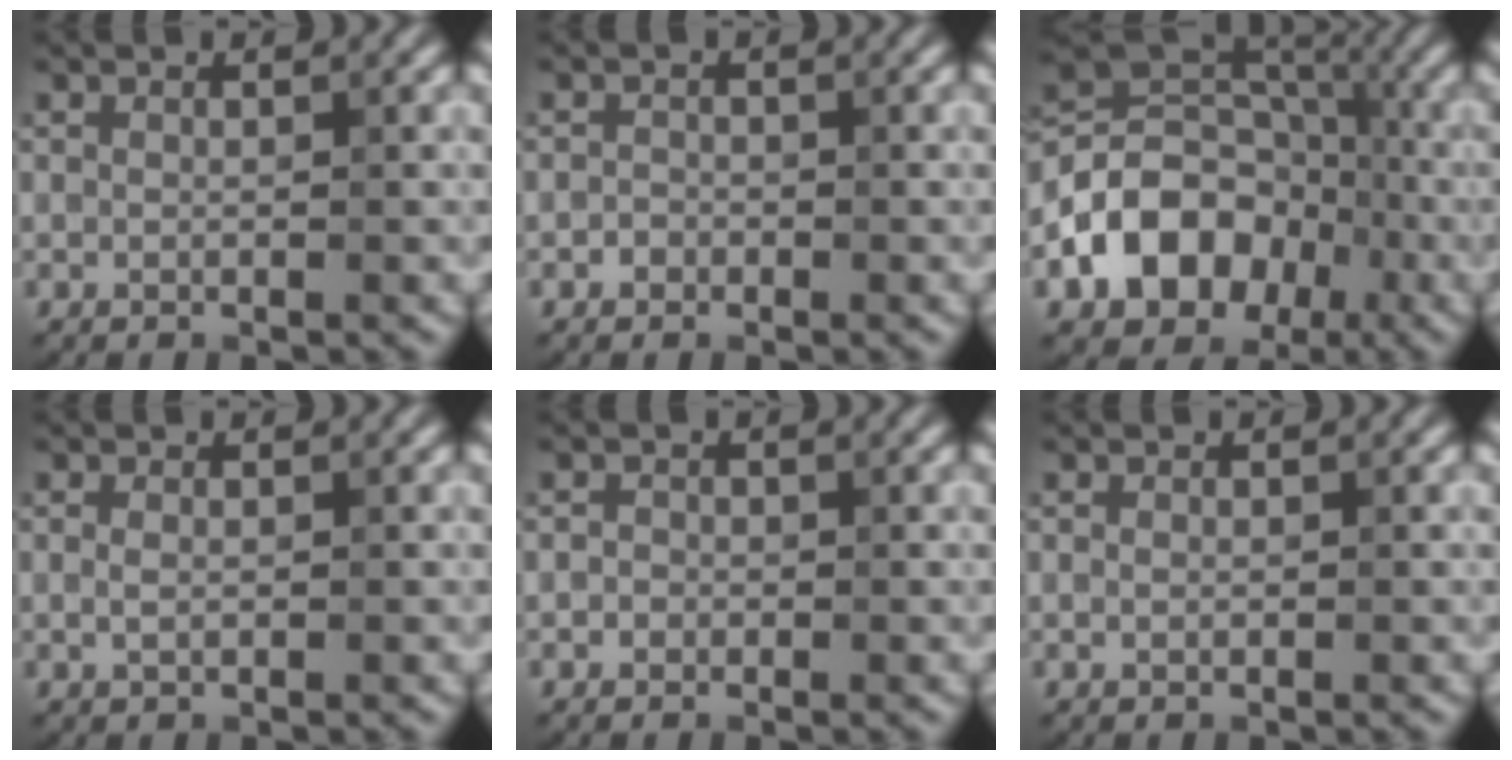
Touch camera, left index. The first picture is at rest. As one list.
[{"total": 0.8, "force": [-0.5, 0.6, 0.1], "torque": [0.003, -0.001, -0.009]}, {"total": 9.0, "force": [-3.3, 6.8, 4.7], "torque": [-0.058, 0.001, -0.065]}, {"total": 0.9, "force": [0.0, 0.5, 0.7], "torque": [-0.018, -0.001, -0.002]}, {"total": 0.8, "force": [-0.3, 0.7, 0.1], "torque": [0.002, -0.002, -0.008]}, {"total": 0.6, "force": [0.0, 0.4, 0.4], "torque": [-0.006, -0.002, -0.001]}]